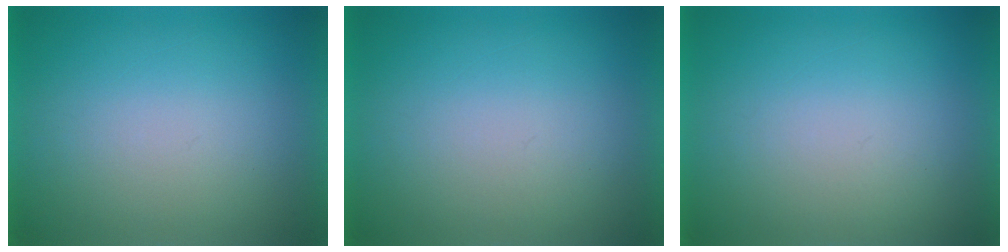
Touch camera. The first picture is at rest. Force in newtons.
{"total": 1.1}
{"total": 1.0}